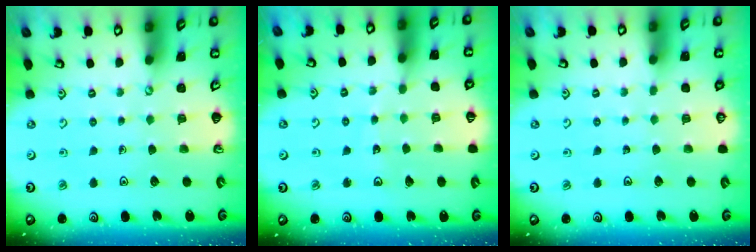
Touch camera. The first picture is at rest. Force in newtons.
{"total": 6.0, "press": 5.9, "slide": 0.5}
{"total": 0.0}